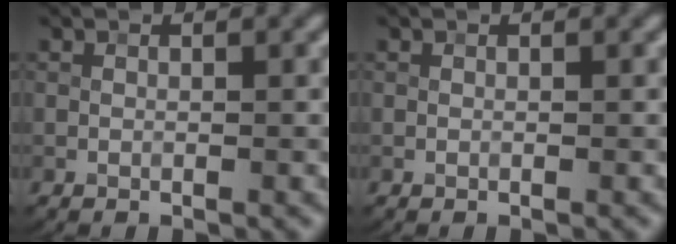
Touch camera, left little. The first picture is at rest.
{"total": 0.0}